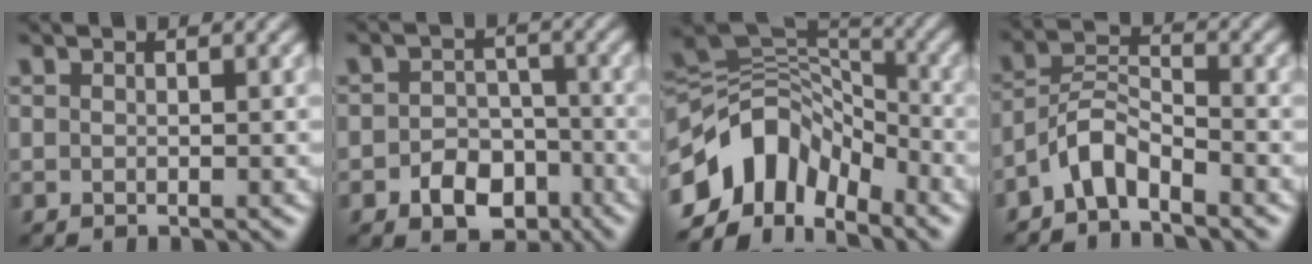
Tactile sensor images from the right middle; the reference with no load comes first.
{"total": 4.6, "force": [-2.3, 3.2, 2.4], "torque": [-0.032, 0.000, -0.039]}
{"total": 8.7, "force": [-4.8, 5.6, 4.8], "torque": [-0.071, 0.012, -0.099]}
{"total": 3.4, "force": [-2.6, 1.2, 1.9], "torque": [-0.036, 0.014, -0.061]}